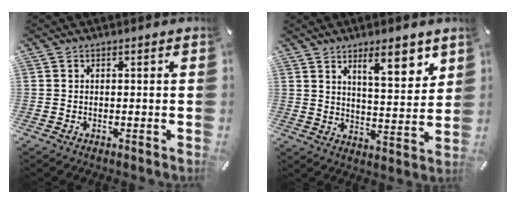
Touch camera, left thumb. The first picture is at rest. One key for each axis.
{"total": 10.1, "fx": 6.8, "fy": 3.1, "fz": 6.7, "tx": -0.084, "ty": -0.042, "tz": 0.109}